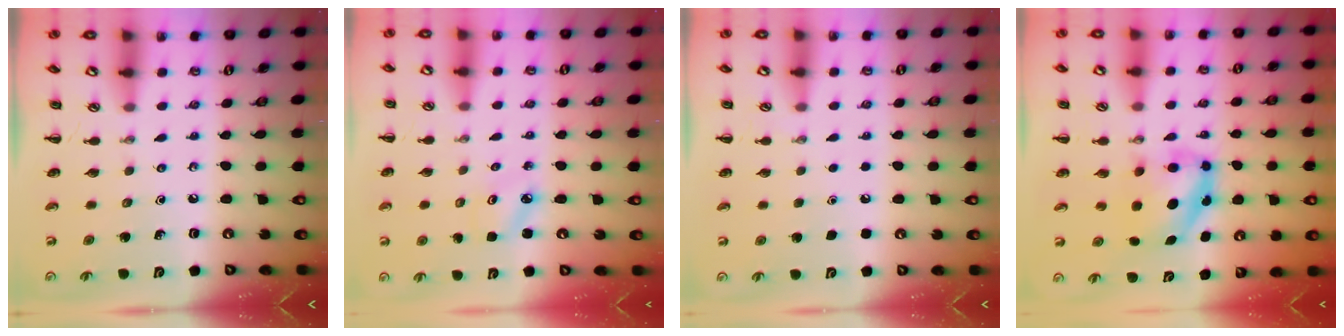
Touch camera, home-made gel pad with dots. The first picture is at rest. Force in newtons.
{"total": 2.3, "press": 2.2, "slide": 0.6}
{"total": 1.6, "press": 1.6, "slide": 0.1}
{"total": 6.2, "press": 6.1, "slide": 1.0}